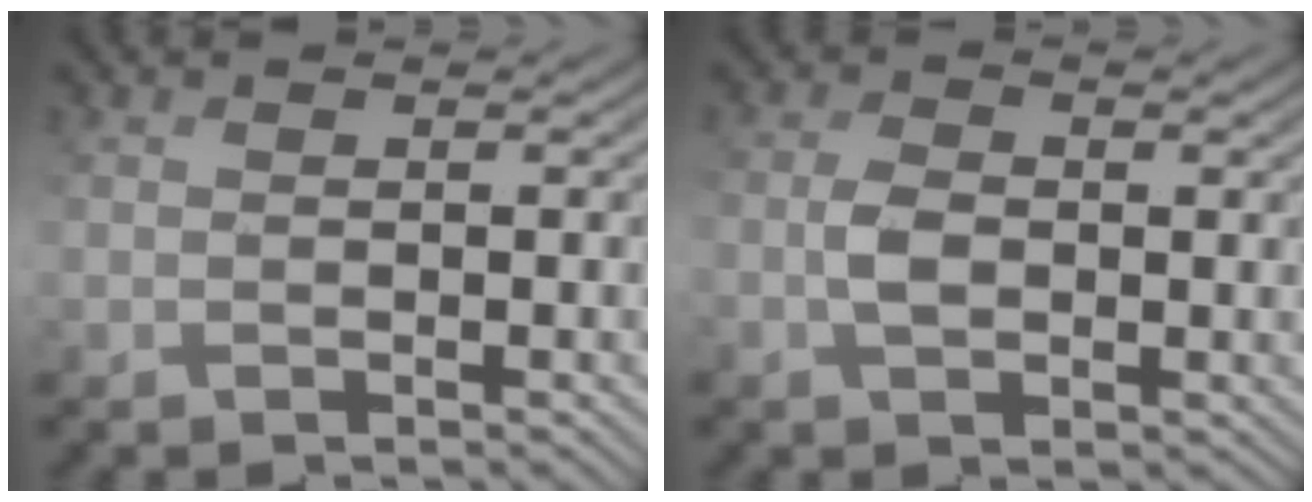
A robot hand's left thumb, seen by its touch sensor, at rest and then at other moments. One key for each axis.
{"total": 3.2, "fx": -0.4, "fy": 1.9, "fz": 2.6, "tx": -0.053, "ty": 0.001, "tz": -0.010}